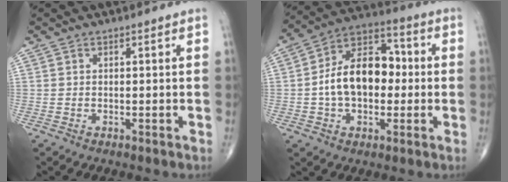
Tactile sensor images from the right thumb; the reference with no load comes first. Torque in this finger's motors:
{"motor_torque": [2.12, 2.02, 1.34, -0.12, 0.10]}